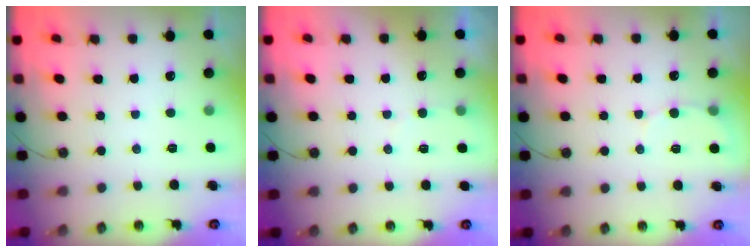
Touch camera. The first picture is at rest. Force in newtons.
{"total": 2.6, "press": 2.6, "slide": 0.3}
{"total": 4.3, "press": 4.3, "slide": 0.4}